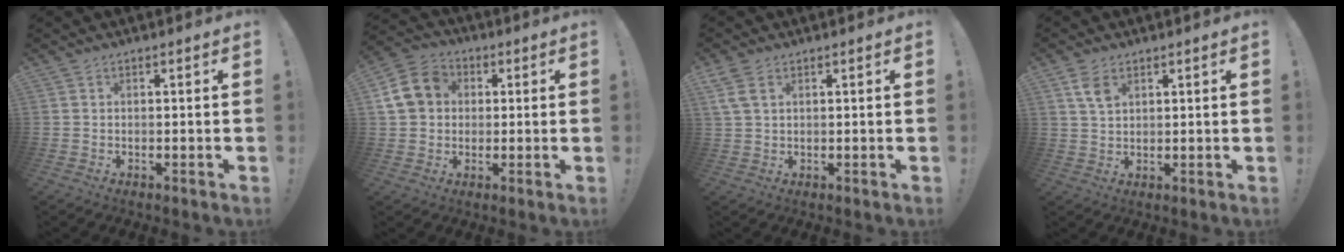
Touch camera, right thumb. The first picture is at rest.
{"total": 12.5, "force": [2.3, 10.7, 6.0], "torque": [-0.103, 0.011, 0.051]}
{"total": 4.9, "force": [2.4, 2.6, 3.3], "torque": [-0.073, -0.001, 0.046]}
{"total": 4.9, "force": [2.5, 2.7, 3.2], "torque": [-0.053, -0.009, 0.046]}